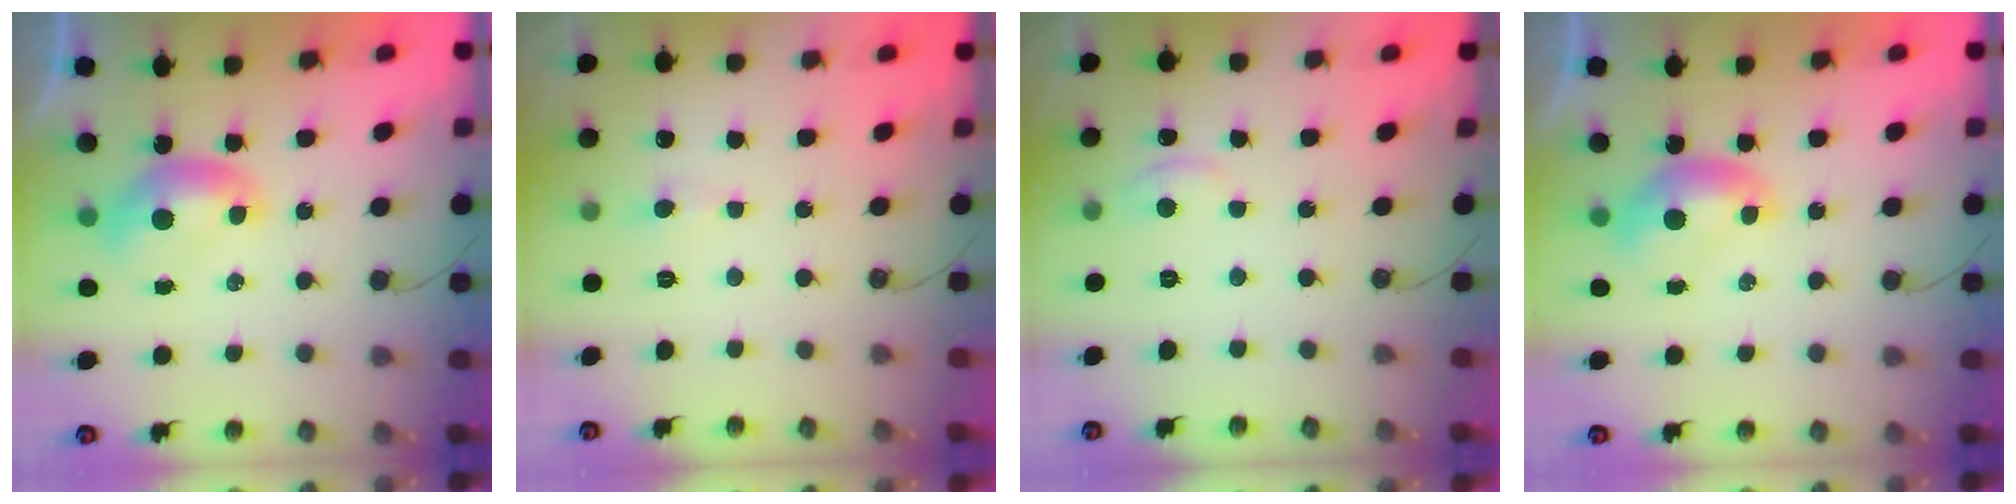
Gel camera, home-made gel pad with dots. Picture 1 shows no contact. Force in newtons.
{"total": 0.7, "press": 0.5, "slide": 0.5}
{"total": 3.3, "press": 3.3, "slide": 0.4}
{"total": 0.0}